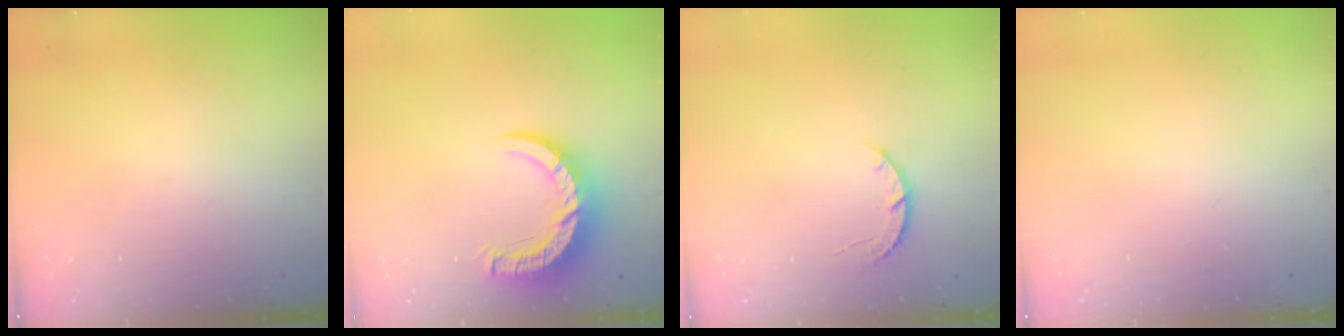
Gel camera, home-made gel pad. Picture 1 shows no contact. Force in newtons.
{"total": 8.9, "press": 8.9, "slide": 0.9}
{"total": 3.9, "press": 3.8, "slide": 0.6}
{"total": 0.0}